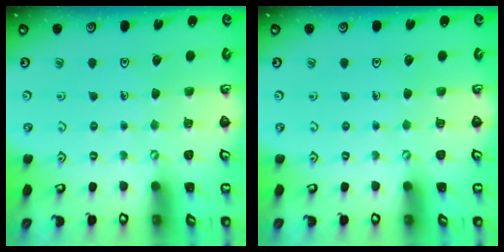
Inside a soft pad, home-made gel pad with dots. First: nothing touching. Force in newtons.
{"total": 0.0}